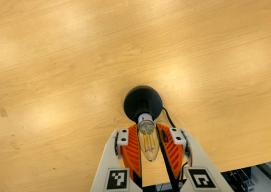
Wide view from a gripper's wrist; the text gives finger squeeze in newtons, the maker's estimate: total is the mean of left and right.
{"total": 11.7, "left": 11.4, "right": 12.0}